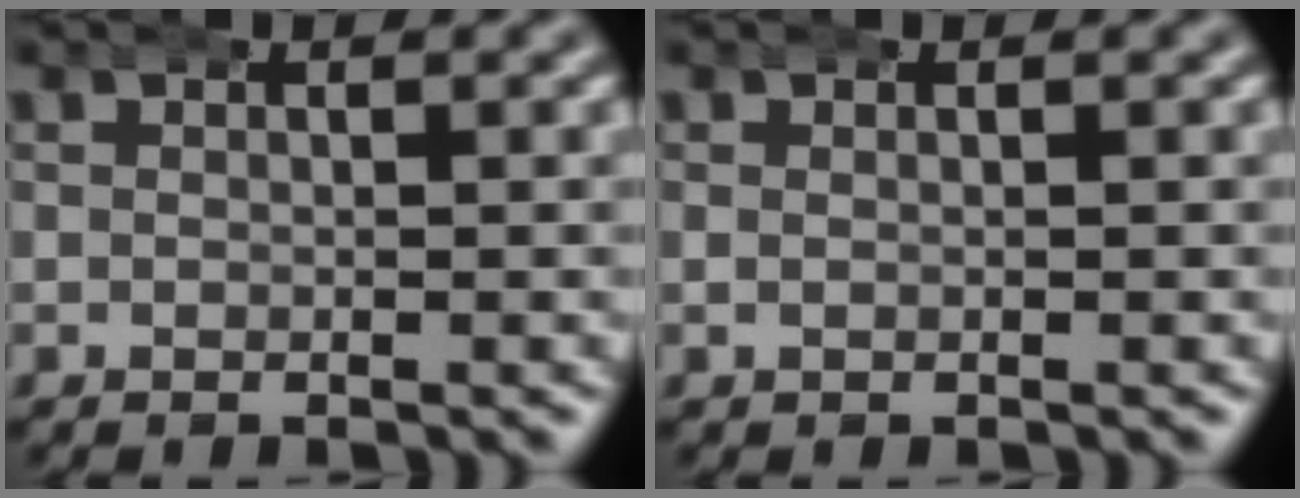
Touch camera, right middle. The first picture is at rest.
{"total": 0.0}